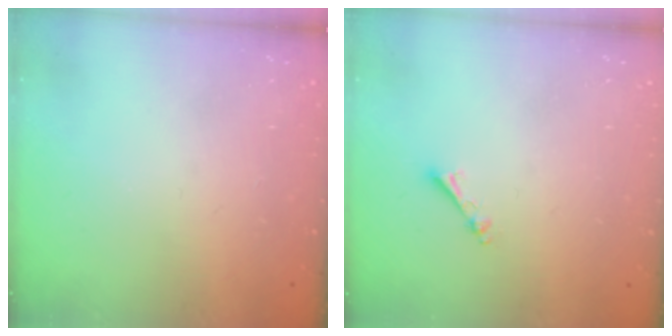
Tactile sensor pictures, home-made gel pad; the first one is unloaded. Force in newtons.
{"total": 2.5, "press": 2.5, "slide": 0.3}